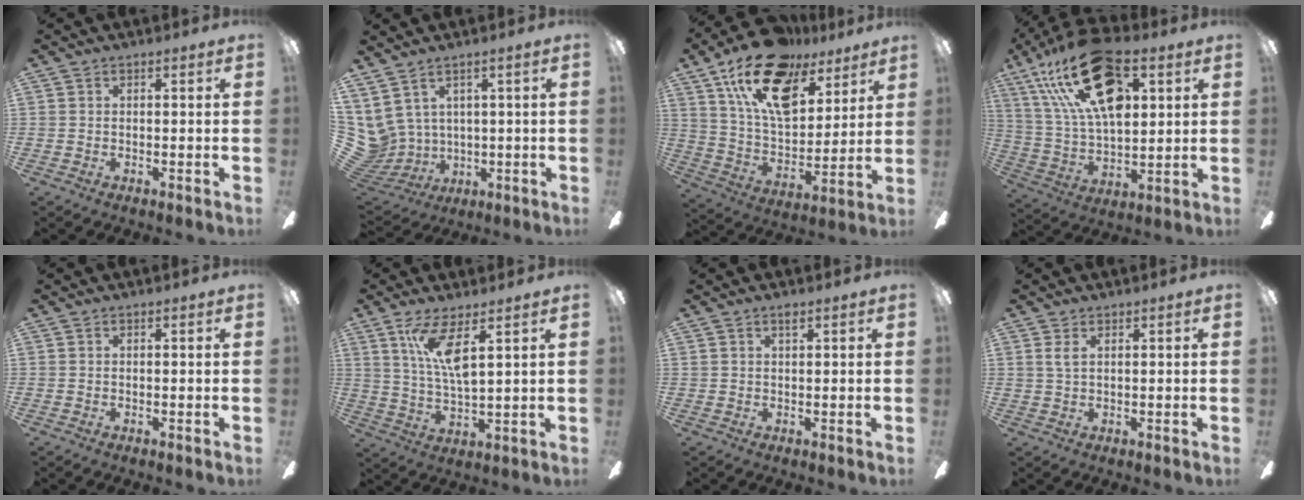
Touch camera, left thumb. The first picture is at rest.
{"total": 7.6, "force": [3.3, 6.4, 2.1], "torque": [-0.099, -0.031, 0.072]}
{"total": 21.7, "force": [13.5, 11.3, 12.7], "torque": [-0.221, -0.066, 0.241]}
{"total": 25.5, "force": [12.0, 12.7, 18.5], "torque": [-0.328, -0.038, 0.207]}
{"total": 0.0}
{"total": 10.6, "force": [5.7, 2.6, 8.5], "torque": [-0.176, -0.016, 0.098]}
{"total": 1.1, "force": [0.9, 0.2, 0.6], "torque": [-0.007, -0.003, 0.015]}
{"total": 0.7, "force": [0.5, 0.2, 0.4], "torque": [-0.010, 0.001, 0.009]}